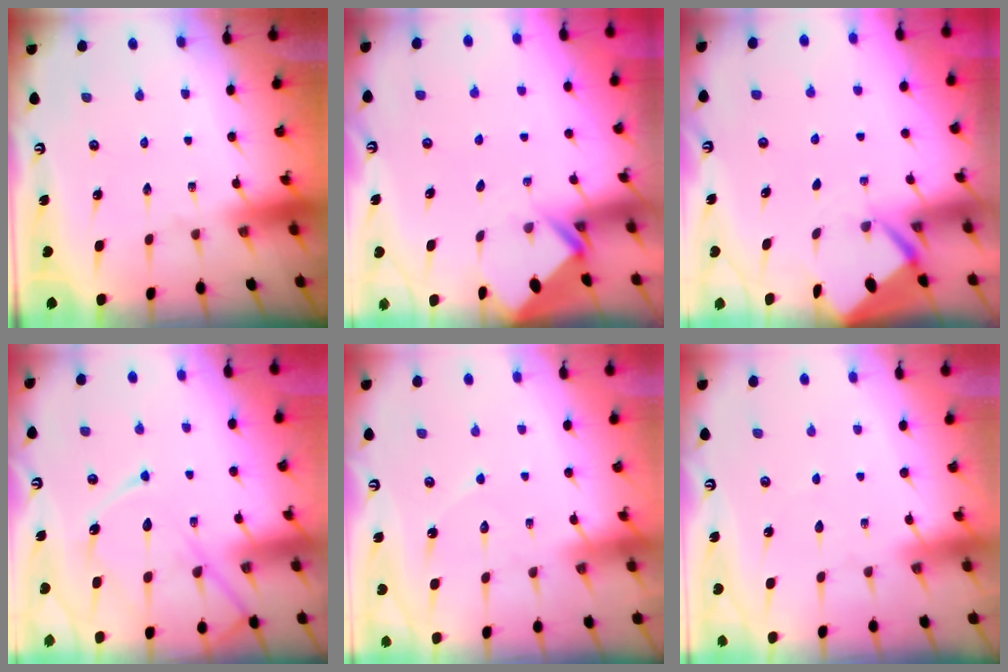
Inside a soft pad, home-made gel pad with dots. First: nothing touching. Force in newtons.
{"total": 2.9, "press": 2.9, "slide": 0.2}
{"total": 2.8, "press": 2.7, "slide": 0.3}
{"total": 13.5, "press": 13.5, "slide": 1.1}
{"total": 6.0, "press": 6.0, "slide": 0.4}
{"total": 3.0, "press": 2.9, "slide": 0.4}